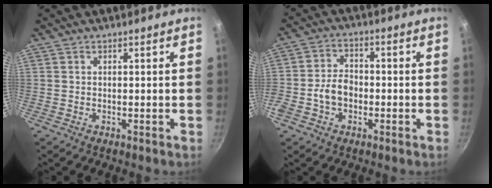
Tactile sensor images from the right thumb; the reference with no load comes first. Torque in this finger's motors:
{"motor_torque": [1.12, 1.12, 1.01, -0.27, 0.08]}